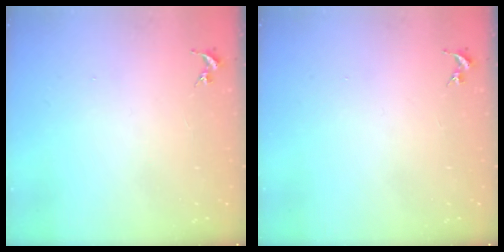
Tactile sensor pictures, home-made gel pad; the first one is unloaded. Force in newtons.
{"total": 0.0}